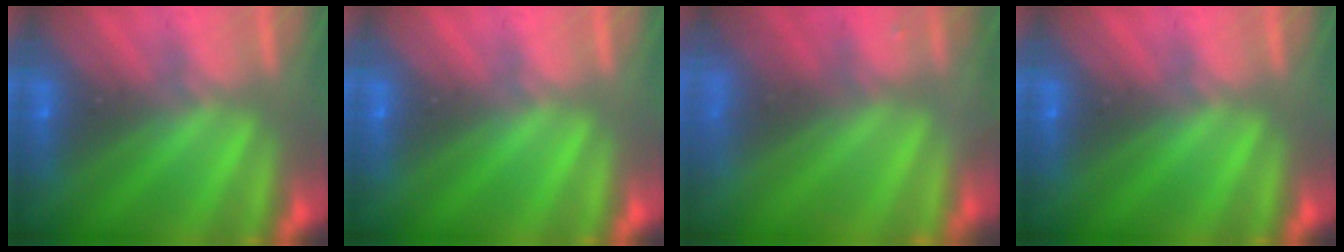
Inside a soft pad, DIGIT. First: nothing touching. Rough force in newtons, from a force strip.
{"total": 0.0}
{"total": 7.4}
{"total": 0.0}